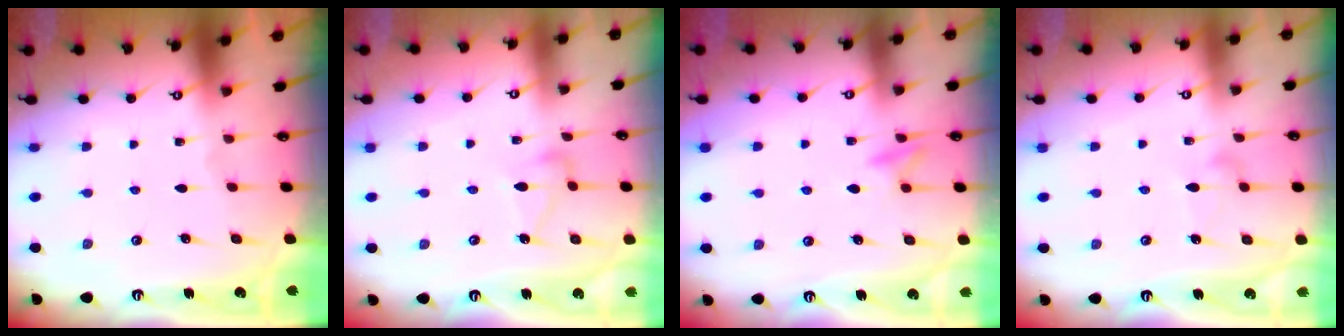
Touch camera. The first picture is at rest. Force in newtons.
{"total": 5.3, "press": 5.3, "slide": 0.3}
{"total": 9.4, "press": 9.3, "slide": 1.1}
{"total": 6.1, "press": 6.1, "slide": 0.3}